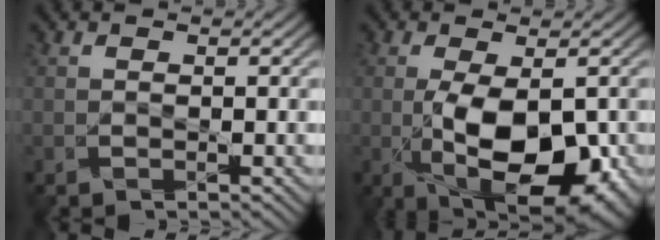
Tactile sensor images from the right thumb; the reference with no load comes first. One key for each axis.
{"total": 11.9, "fx": -2.6, "fy": 5.6, "fz": 10.2, "tx": -0.189, "ty": -0.030, "tz": -0.032}